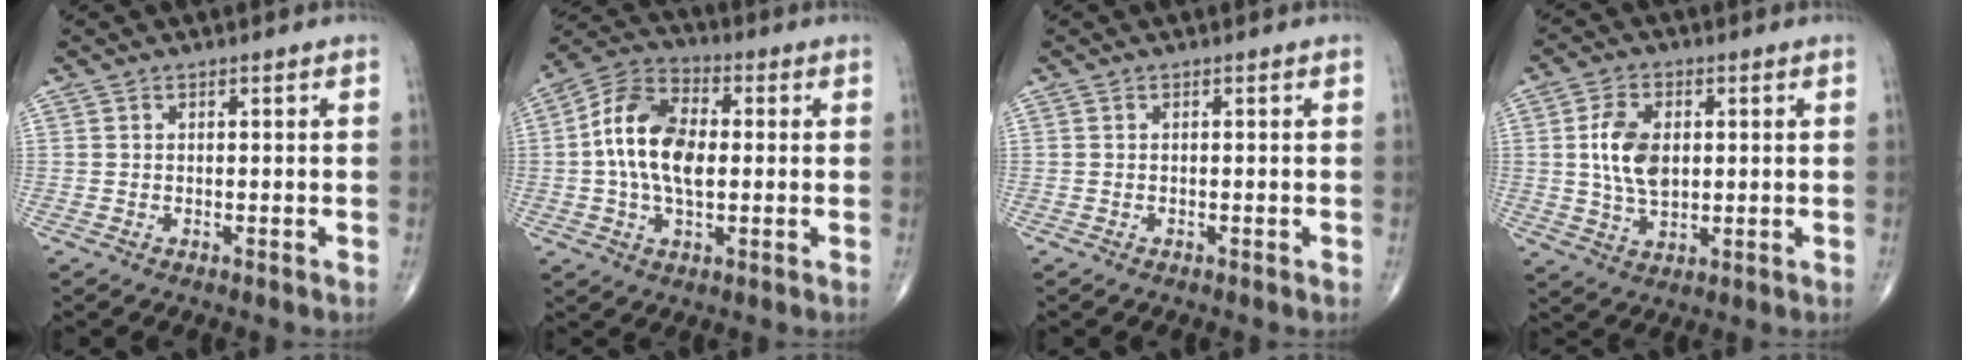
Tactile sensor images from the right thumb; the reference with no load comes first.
{"total": 13.5, "force": [0.4, 7.9, 10.9], "torque": [-0.201, 0.022, -0.002]}
{"total": 0.0}
{"total": 9.0, "force": [1.1, 5.6, 7.0], "torque": [-0.124, -0.004, 0.024]}